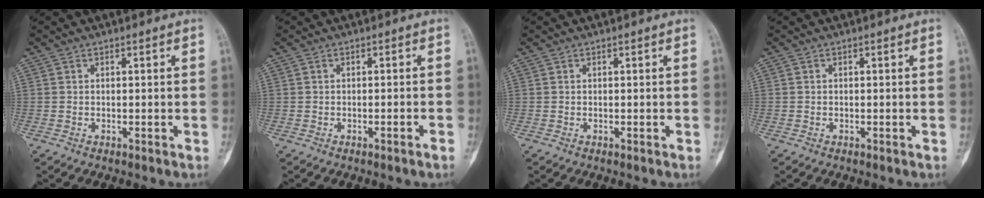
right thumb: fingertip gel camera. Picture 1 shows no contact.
{"total": 1.5, "force": [-1.0, -0.2, 1.0], "torque": [-0.022, 0.004, -0.010]}
{"total": 0.0}
{"total": 0.0}